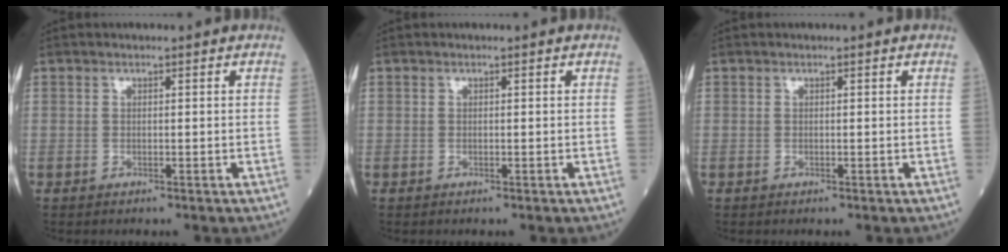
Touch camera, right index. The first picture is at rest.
{"total": 0.0}
{"total": 0.0}